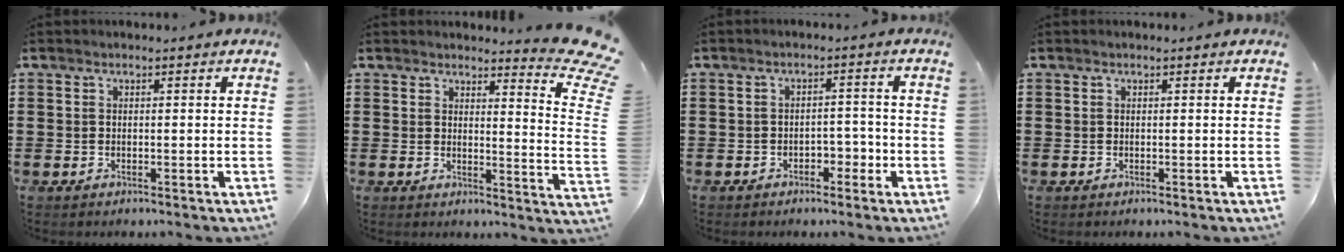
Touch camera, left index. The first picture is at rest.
{"total": 6.1, "force": [4.9, 0.3, 3.6], "torque": [-0.049, -0.041, 0.079]}
{"total": 2.9, "force": [-2.0, 1.4, 1.6], "torque": [-0.031, 0.006, -0.041]}
{"total": 0.0}